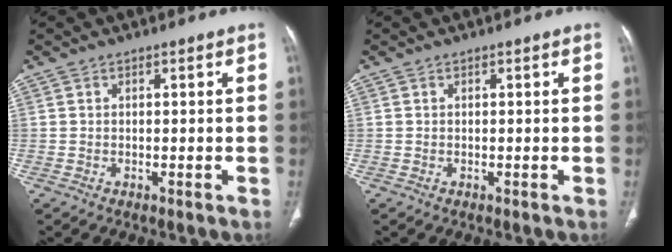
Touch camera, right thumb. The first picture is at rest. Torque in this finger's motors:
{"motor_torque": [-0.01, 0.01, 0.00, 0.00, 0.00]}